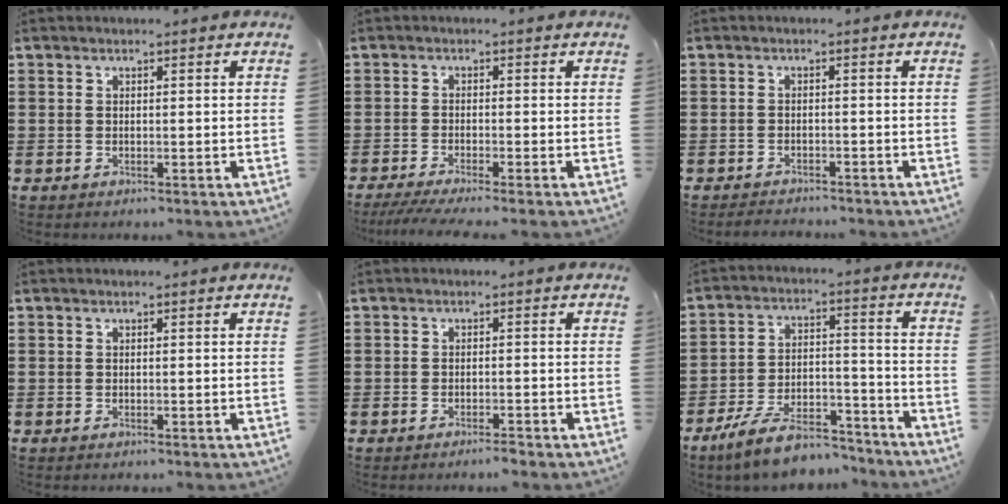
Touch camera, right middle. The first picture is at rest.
{"total": 2.3, "force": [-1.8, -0.1, 1.4], "torque": [-0.031, -0.004, -0.037]}
{"total": 1.7, "force": [-1.7, 0.1, 0.0], "torque": [-0.006, 0.001, -0.035]}
{"total": 0.0}
{"total": 1.3, "force": [-1.2, 0.0, 0.5], "torque": [-0.010, -0.001, -0.023]}
{"total": 9.7, "force": [-8.2, 2.5, 4.6], "torque": [-0.085, 0.025, -0.157]}